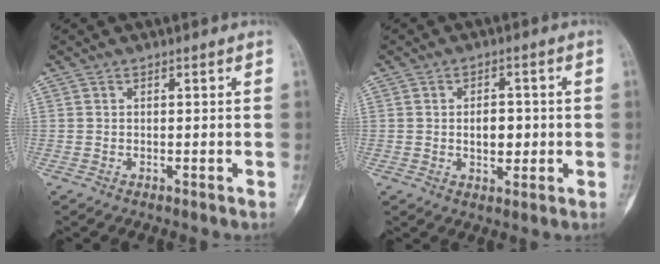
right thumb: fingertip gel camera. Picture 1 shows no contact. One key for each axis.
{"total": 5.2, "fx": -0.2, "fy": 3.4, "fz": 4.0, "tx": -0.040, "ty": 0.003, "tz": -0.001}